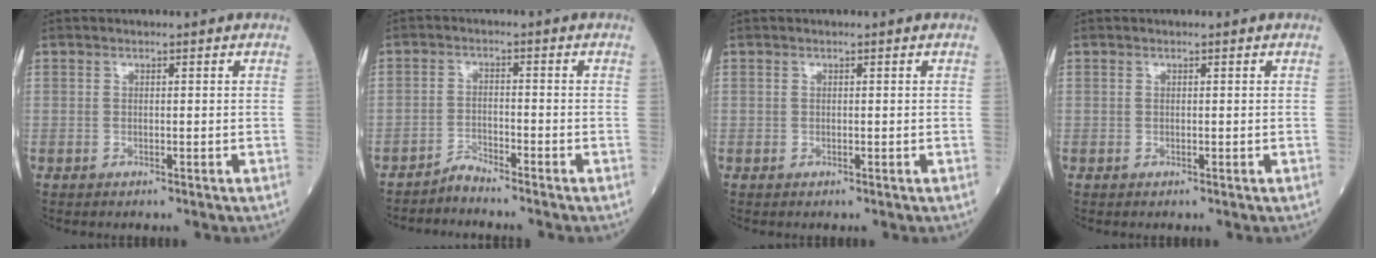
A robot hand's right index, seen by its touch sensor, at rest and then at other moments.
{"total": 2.3, "force": [-2.2, -0.5, -0.2], "torque": [0.007, -0.012, -0.041]}
{"total": 0.0}
{"total": 0.0}